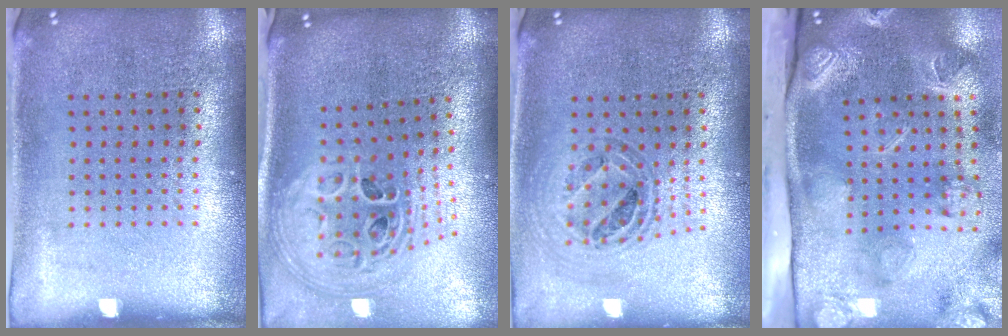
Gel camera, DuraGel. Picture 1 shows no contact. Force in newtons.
{"total": 2.9, "press": 2.0, "slide": 2.1}
{"total": 0.8, "press": 0.8, "slide": 0.1}
{"total": 4.4, "press": 3.2, "slide": 3.1}